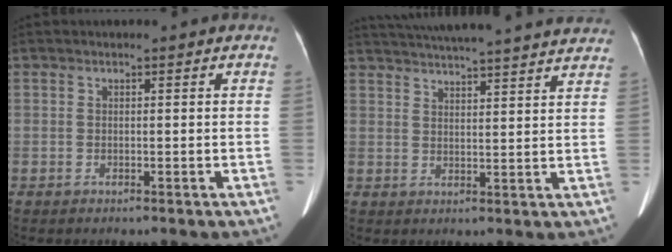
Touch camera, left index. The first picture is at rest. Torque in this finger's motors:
{"motor_torque": [0.42, -1.72, 0.03, 0.07]}